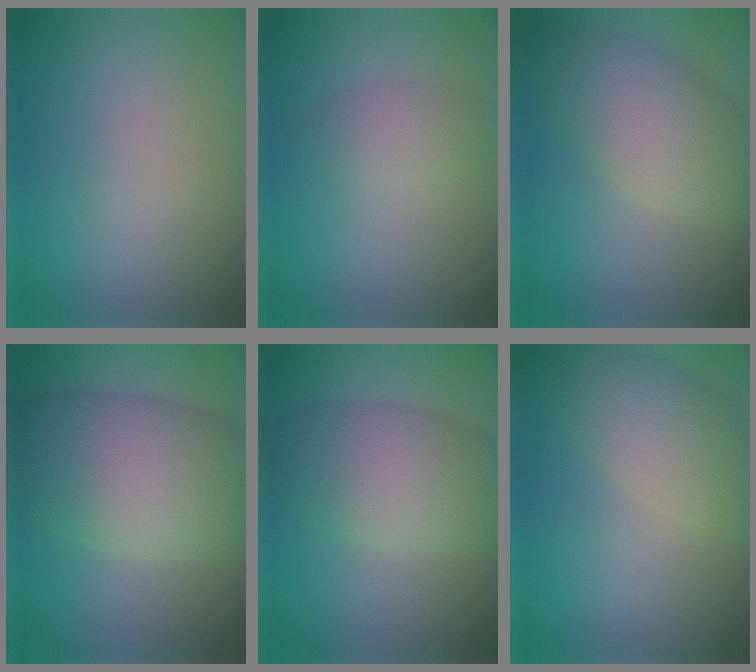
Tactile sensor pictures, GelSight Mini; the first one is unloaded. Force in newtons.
{"total": 1.8, "press": 1.8, "slide": 0.0}
{"total": 6.1, "press": 6.1, "slide": 0.1}
{"total": 10.9, "press": 10.9, "slide": 0.3}
{"total": 6.6, "press": 6.5, "slide": 0.4}
{"total": 4.9, "press": 4.9, "slide": 0.3}